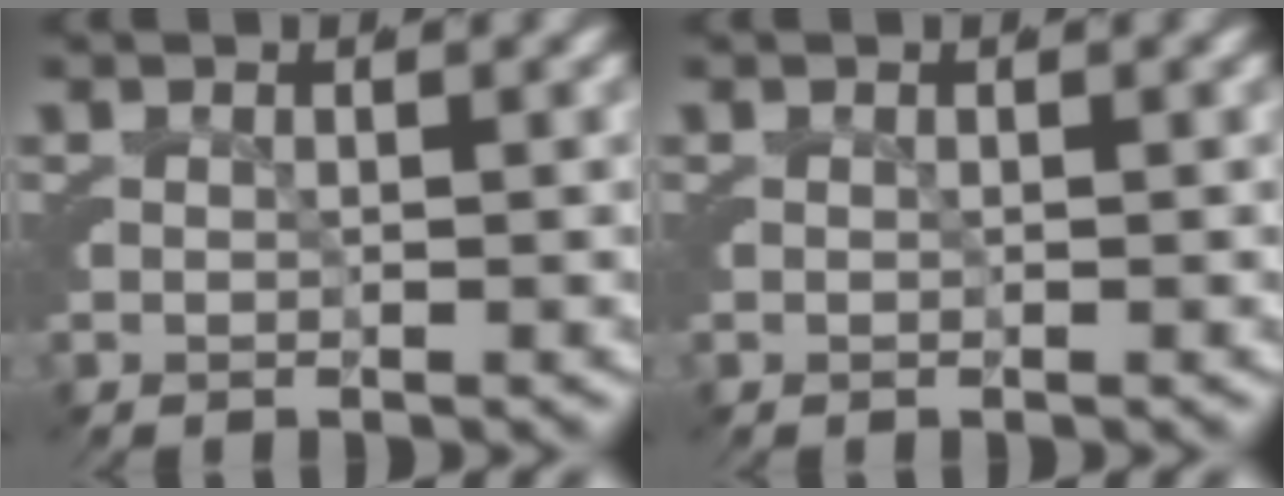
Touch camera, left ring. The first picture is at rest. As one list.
[{"total": 0.0}]